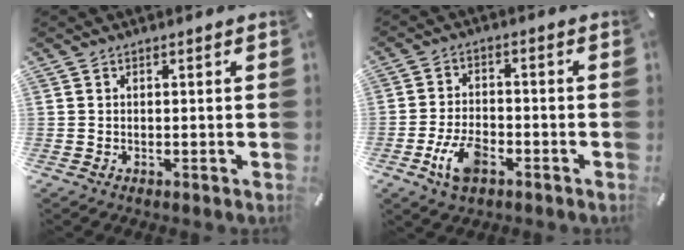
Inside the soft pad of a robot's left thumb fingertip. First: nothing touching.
{"total": 8.3, "force": [-3.9, 4.5, 5.8], "torque": [-0.127, 0.013, -0.072]}